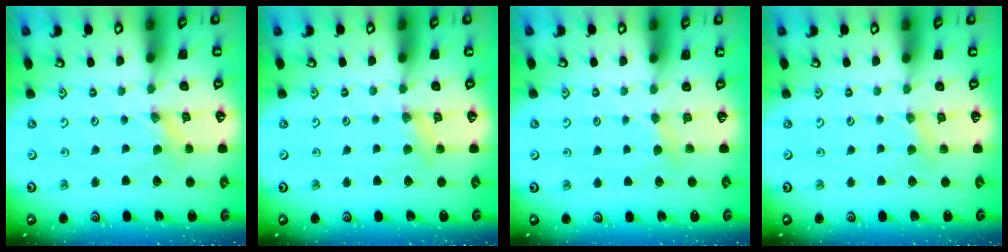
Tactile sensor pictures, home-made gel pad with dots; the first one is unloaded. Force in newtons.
{"total": 4.8, "press": 4.8, "slide": 0.5}
{"total": 3.3, "press": 3.3, "slide": 0.6}
{"total": 3.3, "press": 3.3, "slide": 0.4}